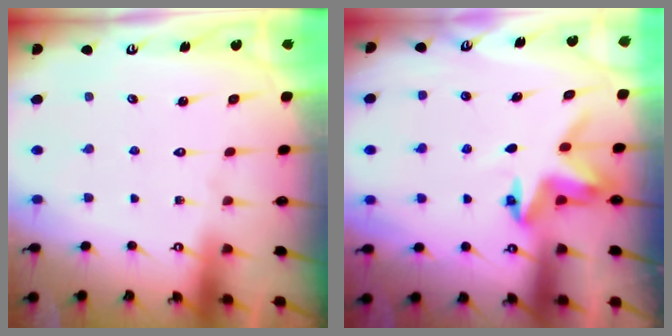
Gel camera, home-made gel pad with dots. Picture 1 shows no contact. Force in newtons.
{"total": 3.8, "press": 3.8, "slide": 0.5}